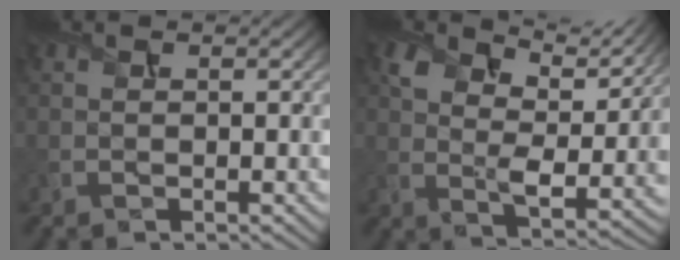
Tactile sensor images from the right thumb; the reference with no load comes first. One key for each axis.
{"total": 8.9, "fx": 5.7, "fy": 3.8, "fz": 5.7, "tx": -0.123, "ty": -0.007, "tz": 0.110}